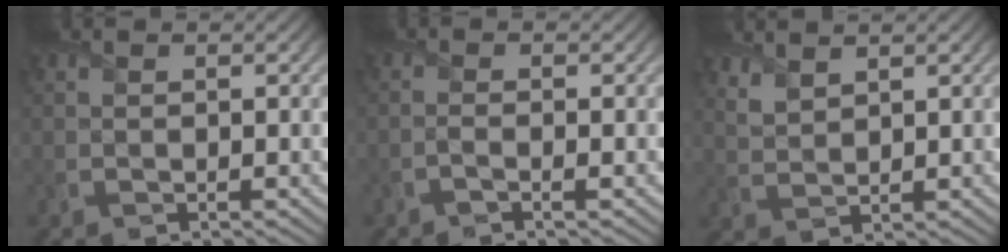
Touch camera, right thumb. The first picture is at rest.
{"total": 1.1, "force": [-0.7, 0.1, 0.9], "torque": [-0.018, 0.001, -0.017]}
{"total": 3.1, "force": [2.6, 1.1, 1.4], "torque": [-0.034, -0.003, 0.060]}